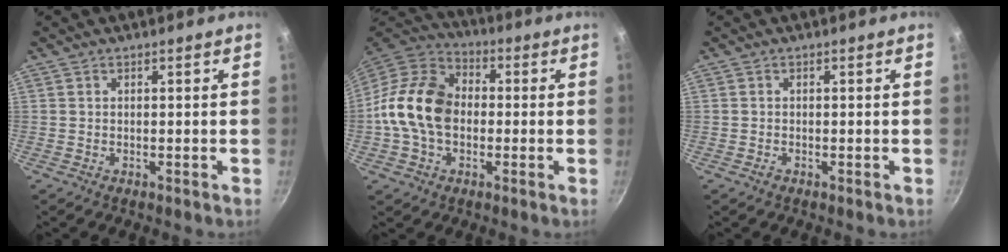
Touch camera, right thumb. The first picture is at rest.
{"total": 15.6, "force": [-1.1, 11.3, 10.7], "torque": [-0.170, 0.032, -0.039]}
{"total": 0.7, "force": [-0.5, 0.5, 0.2], "torque": [-0.004, 0.003, -0.009]}